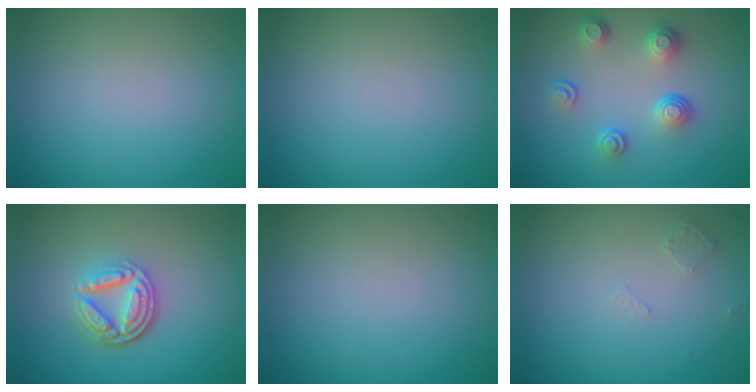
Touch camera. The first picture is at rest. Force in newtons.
{"total": 0.0}
{"total": 4.0, "press": 2.8, "slide": 2.8}
{"total": 4.6, "press": 3.5, "slide": 3.1}
{"total": 0.0}
{"total": 0.6, "press": 0.5, "slide": 0.4}